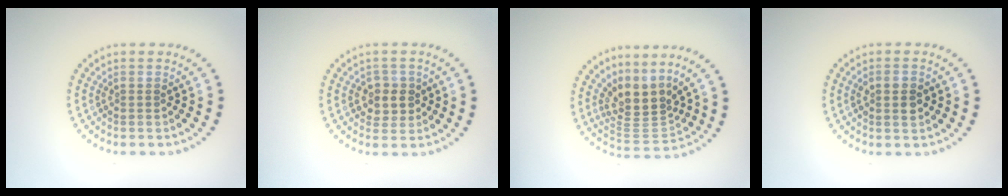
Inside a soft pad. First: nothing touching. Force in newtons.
{"total": 2.4, "press": 2.2, "slide": 0.7}
{"total": 3.9, "press": 2.6, "slide": 2.9}
{"total": 2.0, "press": 2.0, "slide": 0.3}